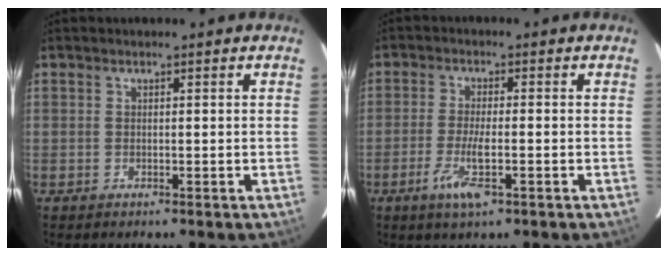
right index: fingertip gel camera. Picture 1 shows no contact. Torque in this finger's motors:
{"motor_torque": [0.18, -0.16, 0.16, 0.06]}